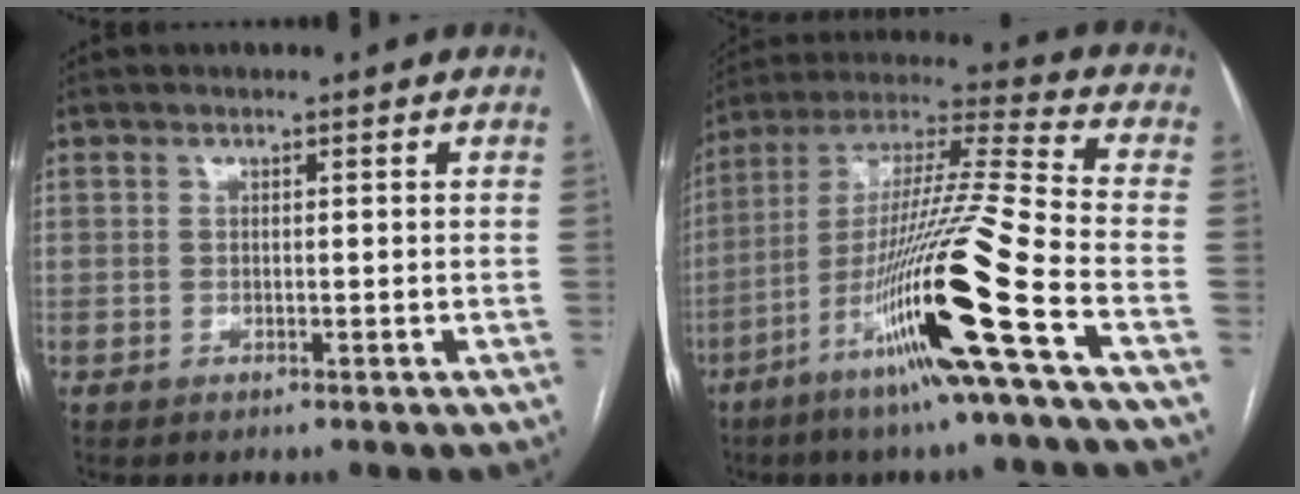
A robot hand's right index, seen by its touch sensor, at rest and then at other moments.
{"total": 21.3, "force": [-9.1, -1.8, 19.2], "torque": [-0.371, -0.034, -0.175]}